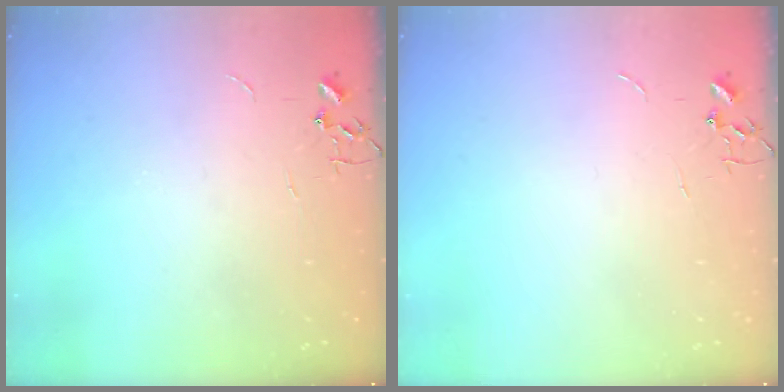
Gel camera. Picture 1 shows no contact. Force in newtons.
{"total": 0.0}